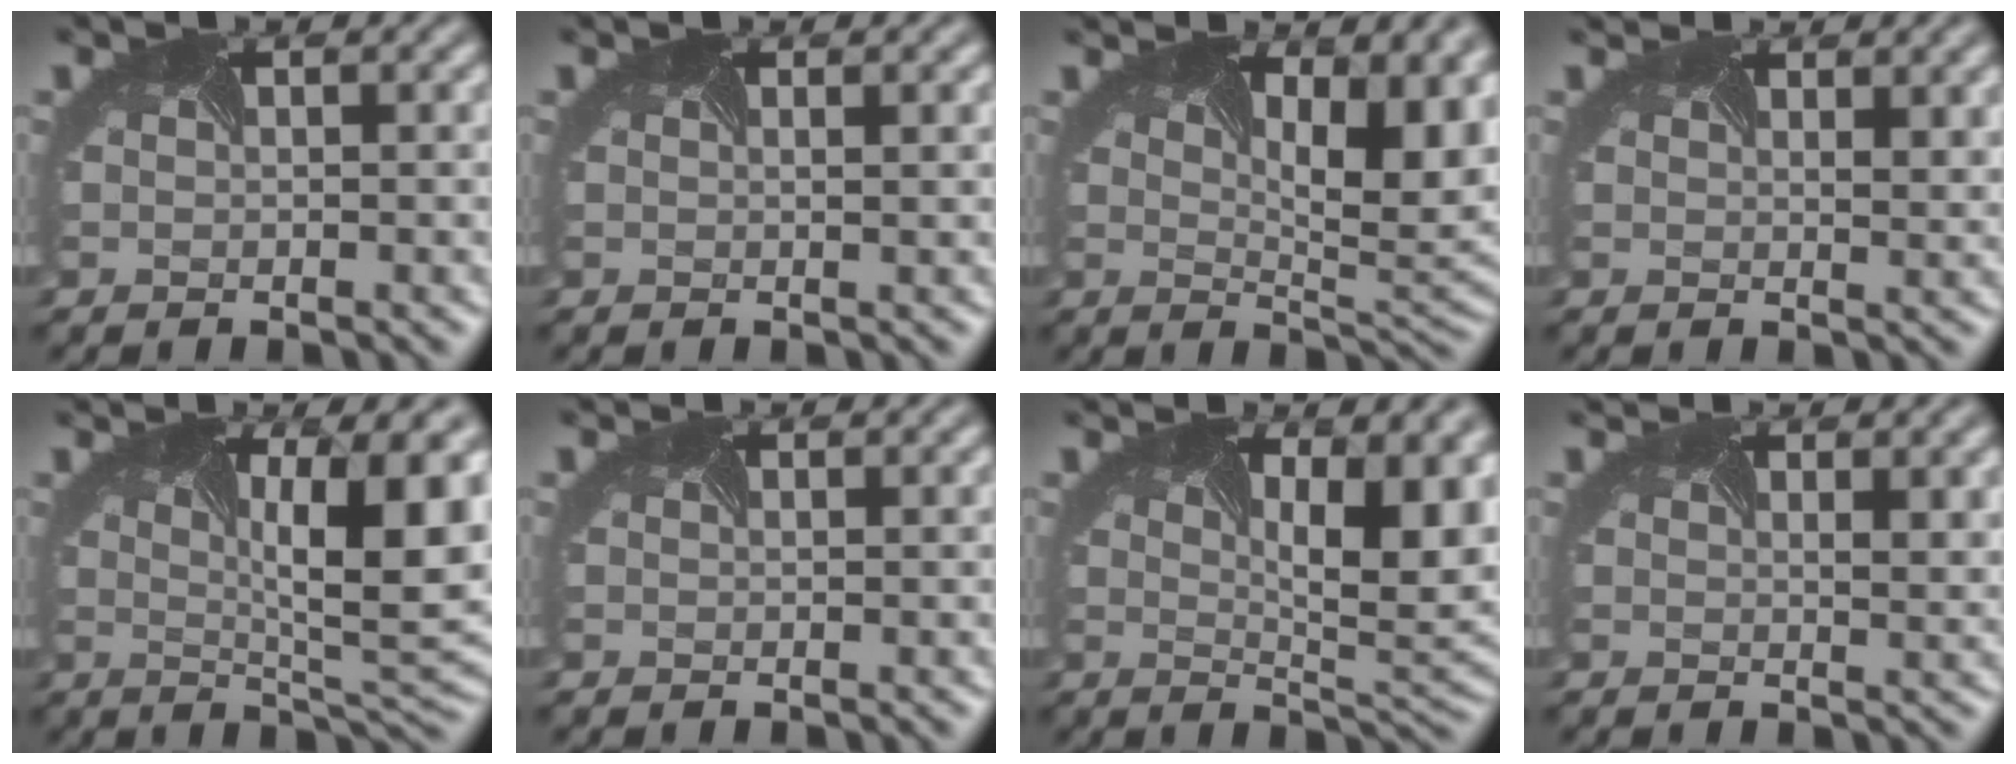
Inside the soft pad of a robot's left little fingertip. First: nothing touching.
{"total": 1.0, "force": [0.4, 0.3, 0.9], "torque": [-0.003, -0.003, -0.002]}
{"total": 10.0, "force": [3.8, 4.4, 8.2], "torque": [-0.091, 0.007, 0.054]}
{"total": 3.2, "force": [2.6, 1.1, 1.6], "torque": [-0.023, 0.001, 0.036]}
{"total": 10.8, "force": [1.6, 3.0, 10.3], "torque": [-0.133, -0.002, 0.023]}
{"total": 1.0, "force": [1.0, 0.2, 0.2], "torque": [-0.011, -0.002, 0.013]}
{"total": 10.4, "force": [2.9, 4.3, 9.0], "torque": [-0.104, 0.005, 0.044]}
{"total": 3.2, "force": [2.4, 1.0, 1.8], "torque": [-0.025, 0.002, 0.034]}